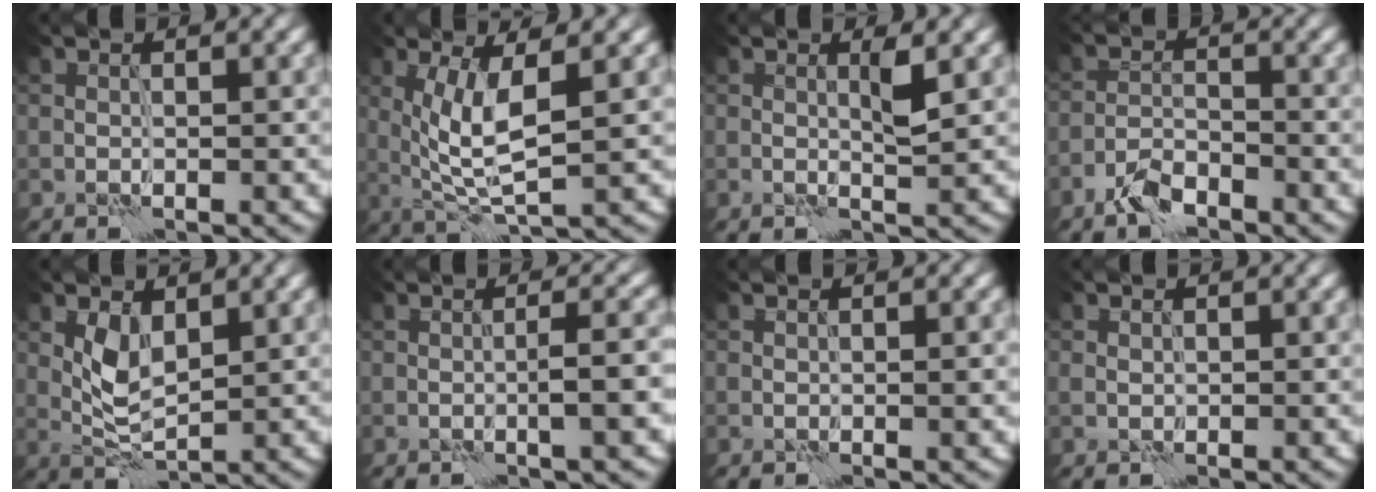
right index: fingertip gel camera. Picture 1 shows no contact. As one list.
[{"total": 5.3, "force": [0.8, 1.5, 5.0], "torque": [-0.106, -0.007, 0.021]}, {"total": 1.6, "force": [0.5, 0.1, 1.5], "torque": [-0.027, -0.001, 0.005]}, {"total": 3.0, "force": [-2.3, 1.1, 1.6], "torque": [-0.030, 0.006, -0.051]}, {"total": 3.2, "force": [1.1, 1.5, 2.6], "torque": [-0.056, -0.005, 0.026]}, {"total": 2.4, "force": [-0.3, 0.1, 2.4], "torque": [-0.041, 0.007, -0.008]}, {"total": 1.0, "force": [0.1, 0.4, 1.0], "torque": [-0.013, -0.001, 0.004]}, {"total": 0.7, "force": [0.2, 0.5, 0.3], "torque": [-0.007, -0.001, 0.006]}]